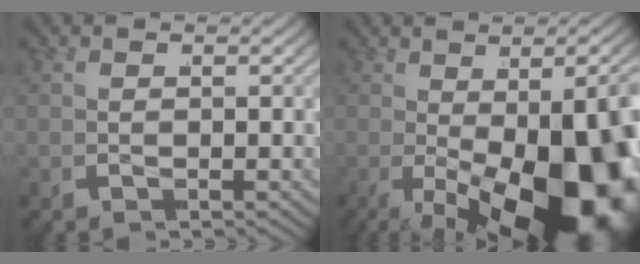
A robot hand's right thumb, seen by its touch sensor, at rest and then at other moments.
{"total": 20.0, "force": [-6.4, 10.3, 15.9], "torque": [-0.254, -0.054, -0.067]}